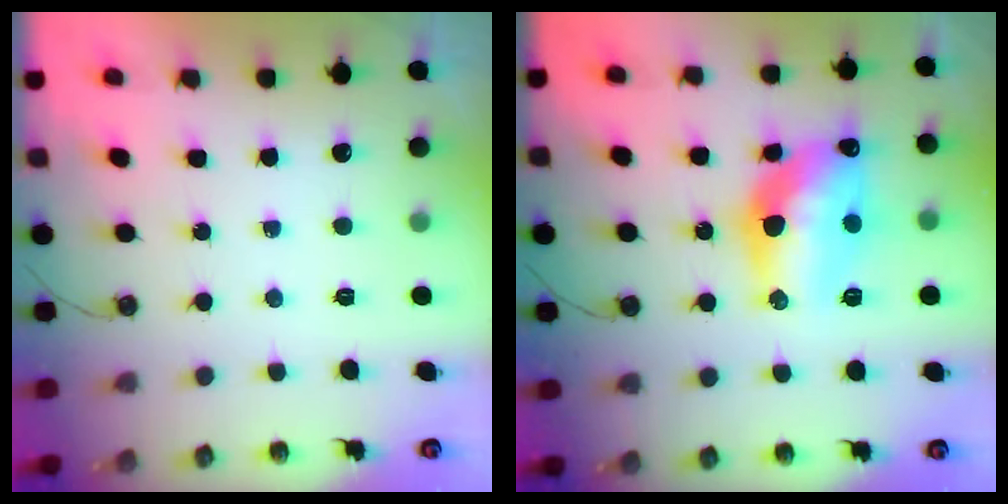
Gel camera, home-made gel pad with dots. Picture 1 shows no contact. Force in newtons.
{"total": 15.1, "press": 15.0, "slide": 0.8}